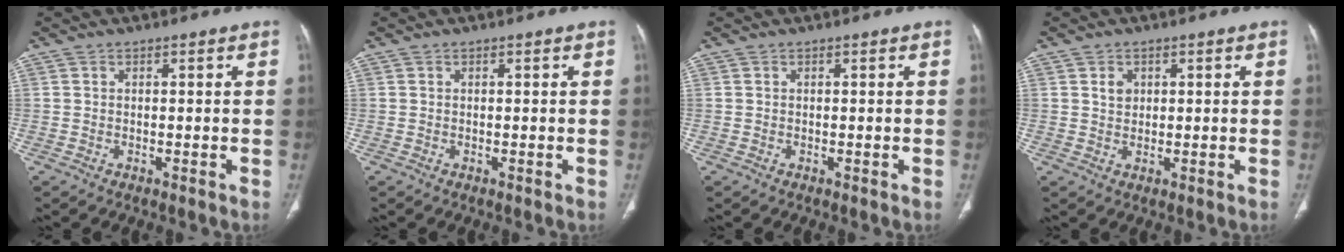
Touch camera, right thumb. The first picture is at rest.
{"total": 0.0}
{"total": 0.0}
{"total": 2.2, "force": [0.8, 1.7, 1.1], "torque": [-0.011, -0.004, 0.015]}